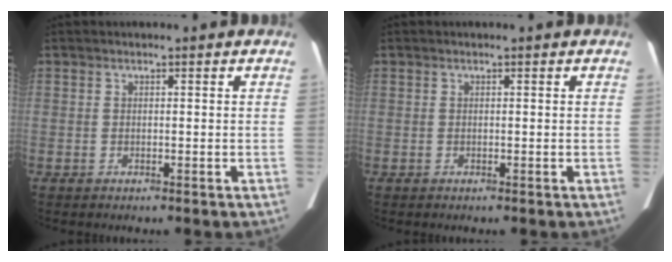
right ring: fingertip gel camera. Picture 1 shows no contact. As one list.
[{"total": 0.0}]